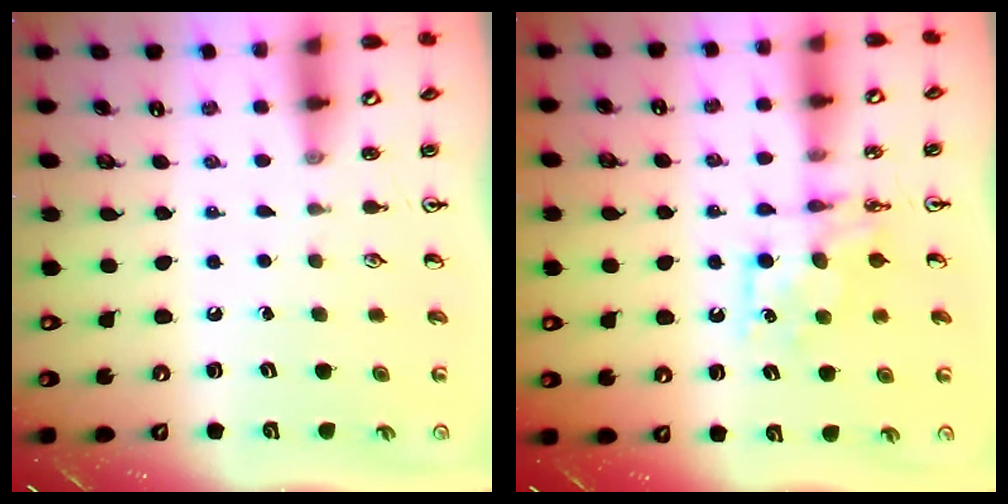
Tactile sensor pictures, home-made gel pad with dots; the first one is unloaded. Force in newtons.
{"total": 7.7, "press": 7.7, "slide": 0.3}